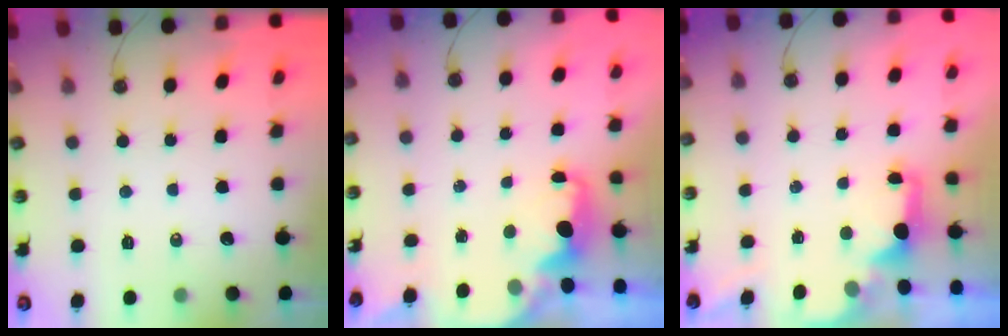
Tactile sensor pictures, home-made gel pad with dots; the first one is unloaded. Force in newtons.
{"total": 2.5, "press": 2.4, "slide": 0.8}
{"total": 2.1, "press": 2.0, "slide": 0.8}